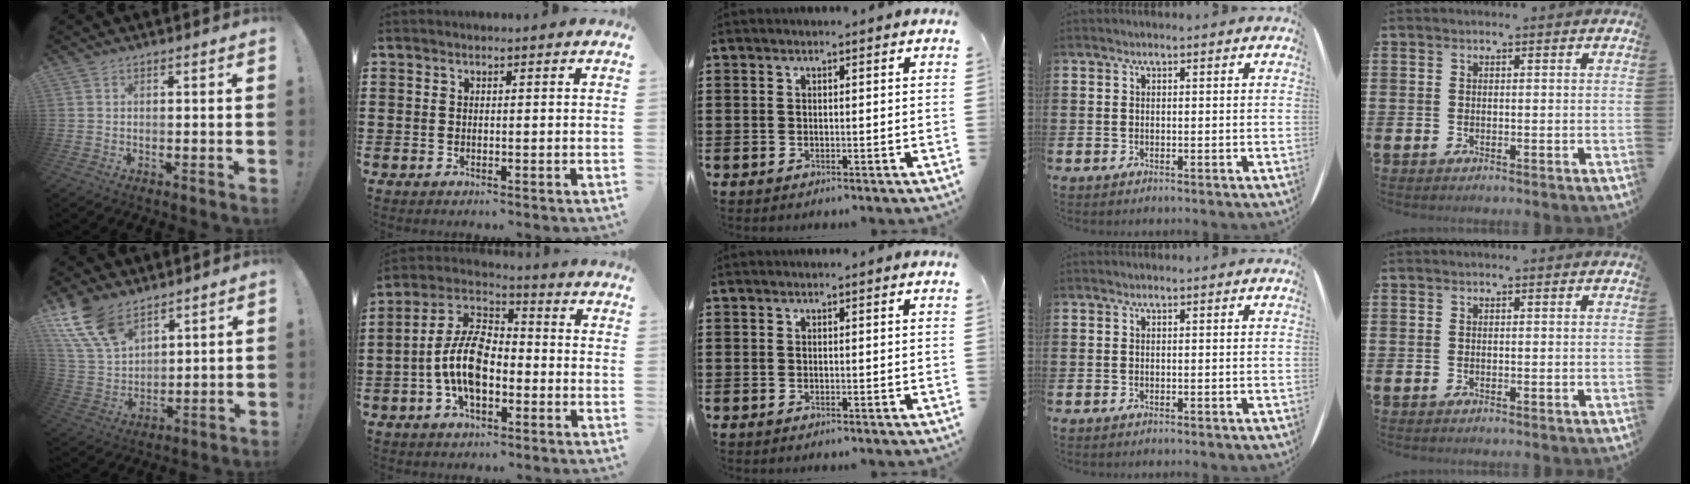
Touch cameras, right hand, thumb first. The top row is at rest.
{"thumb": {"total": 14.9, "force": [10.0, 8.3, 7.3], "torque": [-0.171, -0.055, 0.193]}, "index": {"total": 10.1, "force": [-2.7, 5.4, 8.1], "torque": [-0.196, 0.002, -0.059]}}